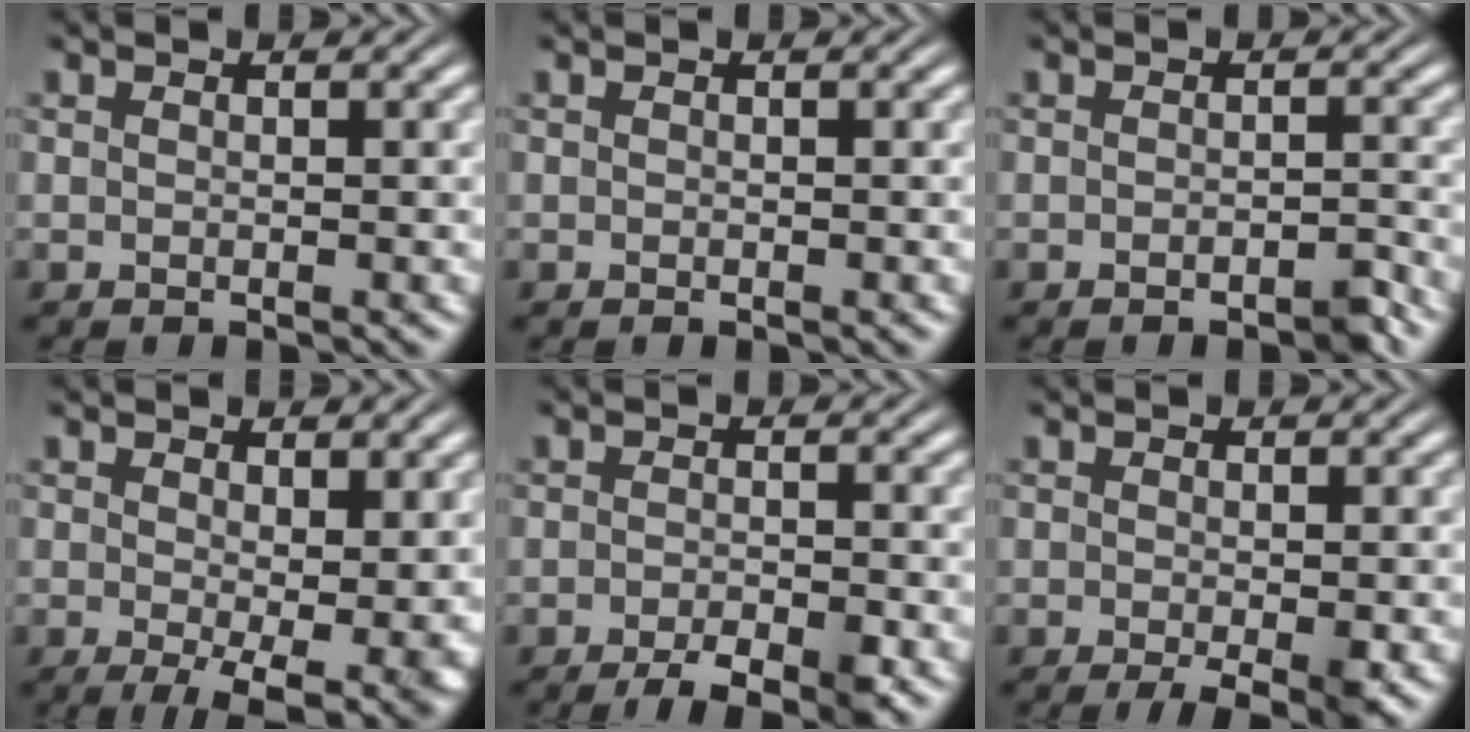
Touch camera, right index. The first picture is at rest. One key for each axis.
{"total": 0.0}
{"total": 1.8, "fx": -1.6, "fy": 0.3, "fz": 0.7, "tx": -0.011, "ty": 0.000, "tz": -0.028}
{"total": 6.0, "fx": -2.8, "fy": 2.3, "fz": 4.8, "tx": -0.064, "ty": -0.042, "tz": -0.026}
{"total": 3.6, "fx": -2.6, "fy": 1.0, "fz": 2.2, "tx": -0.028, "ty": -0.008, "tz": -0.044}
{"total": 2.7, "fx": -1.4, "fy": 0.8, "fz": 2.1, "tx": -0.027, "ty": -0.011, "tz": -0.019}